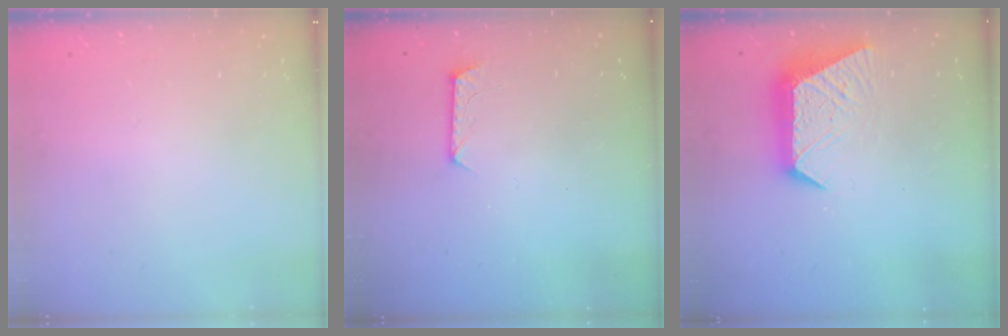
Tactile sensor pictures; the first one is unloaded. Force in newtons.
{"total": 7.0, "press": 6.9, "slide": 0.6}
{"total": 12.0, "press": 11.9, "slide": 1.0}